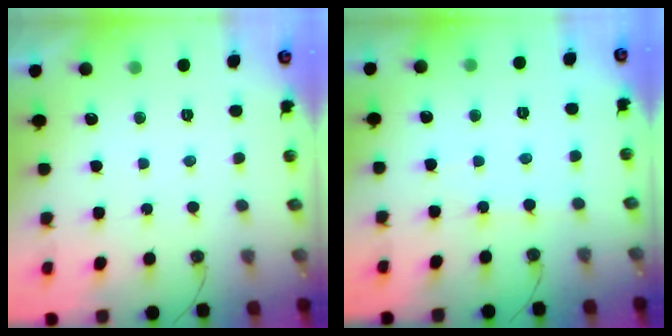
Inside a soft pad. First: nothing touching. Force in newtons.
{"total": 2.6, "press": 2.6, "slide": 0.4}